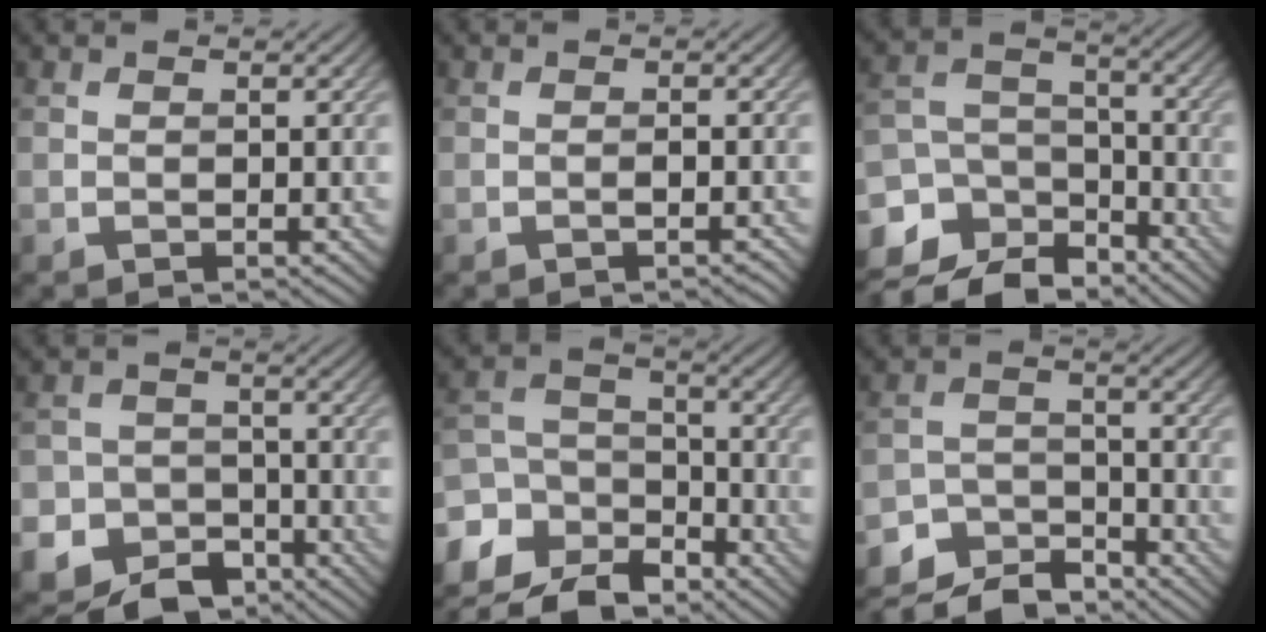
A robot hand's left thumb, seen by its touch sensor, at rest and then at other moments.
{"total": 0.9, "force": [-0.5, 0.1, 0.7], "torque": [-0.010, 0.003, -0.008]}
{"total": 13.5, "force": [-10.2, 7.9, 3.9], "torque": [-0.123, -0.032, -0.144]}
{"total": 13.6, "force": [-9.2, 9.6, 2.7], "torque": [-0.064, -0.062, -0.150]}
{"total": 13.1, "force": [-9.9, 7.4, 4.5], "torque": [-0.143, -0.035, -0.145]}
{"total": 9.3, "force": [-8.4, 3.4, 2.2], "torque": [-0.036, -0.011, -0.137]}